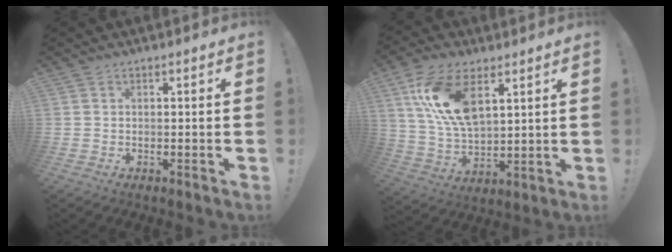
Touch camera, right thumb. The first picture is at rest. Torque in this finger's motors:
{"motor_torque": [0.23, 1.52, 1.71, 0.54, 0.46]}